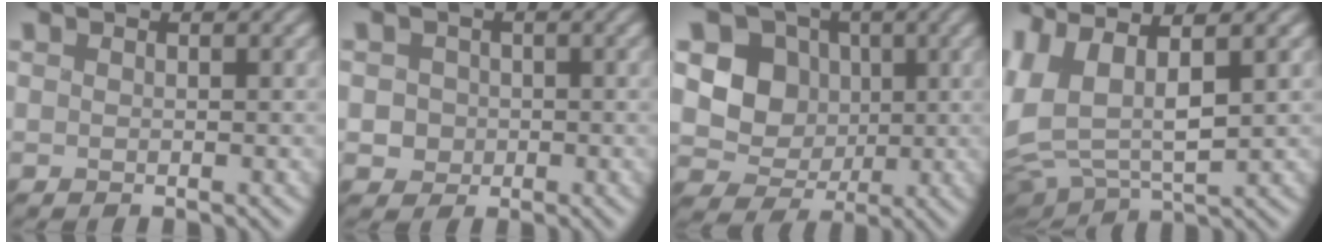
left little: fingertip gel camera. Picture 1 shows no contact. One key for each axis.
{"total": 2.2, "fx": -0.3, "fy": 2.0, "fz": 0.7, "tx": -0.003, "ty": 0.007, "tz": -0.001}
{"total": 7.3, "fx": 0.6, "fy": 6.6, "fz": 3.1, "tx": -0.051, "ty": 0.006, "tz": -0.018}
{"total": 7.5, "fx": 1.5, "fy": 3.2, "fz": 6.7, "tx": -0.162, "ty": 0.007, "tz": 0.021}